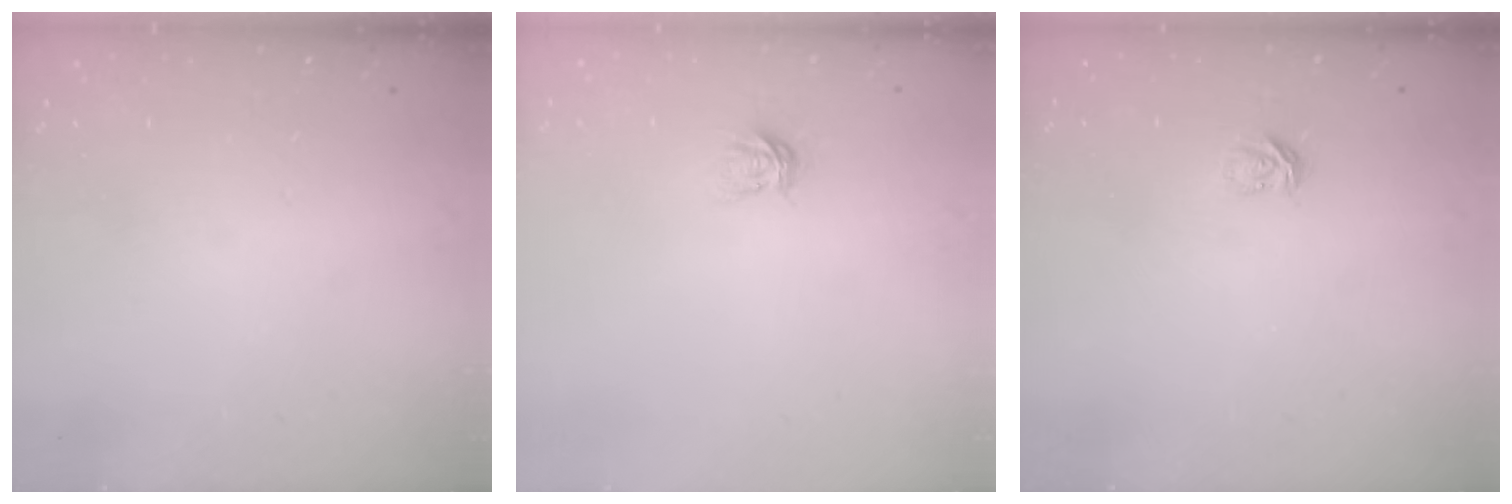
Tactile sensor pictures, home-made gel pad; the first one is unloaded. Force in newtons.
{"total": 4.2, "press": 4.2, "slide": 0.4}
{"total": 3.3, "press": 3.3, "slide": 0.5}